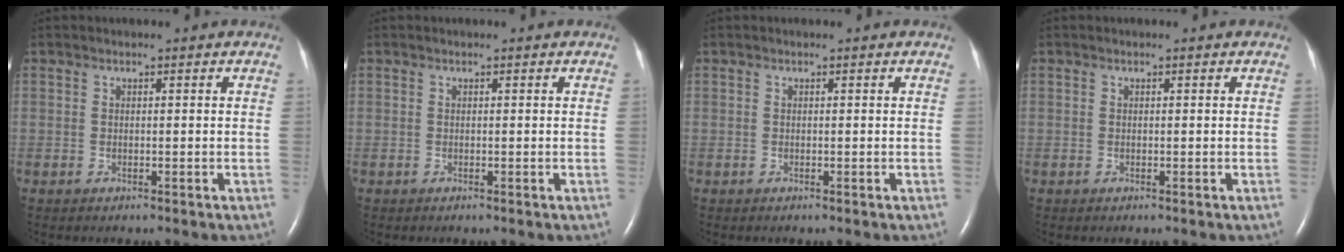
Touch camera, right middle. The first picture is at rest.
{"total": 0.0}
{"total": 0.0}
{"total": 0.0}